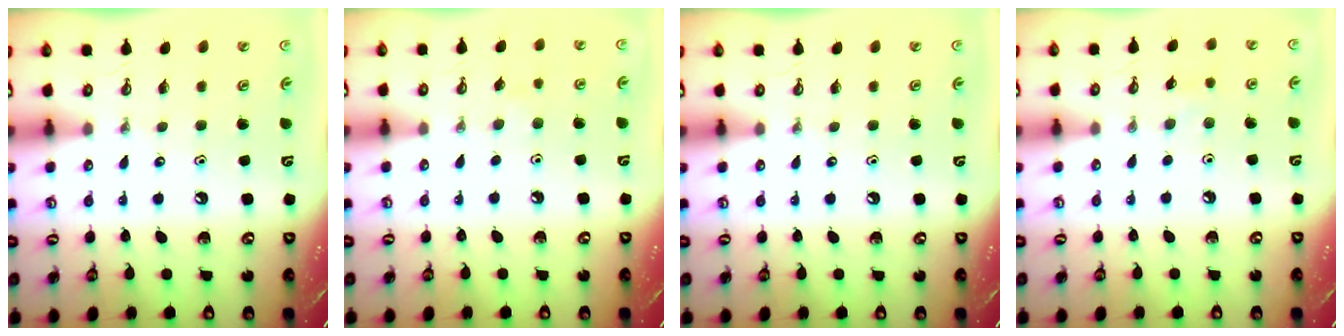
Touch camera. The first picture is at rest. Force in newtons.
{"total": 5.8, "press": 5.2, "slide": 2.6}
{"total": 0.0}
{"total": 6.3, "press": 5.9, "slide": 2.1}